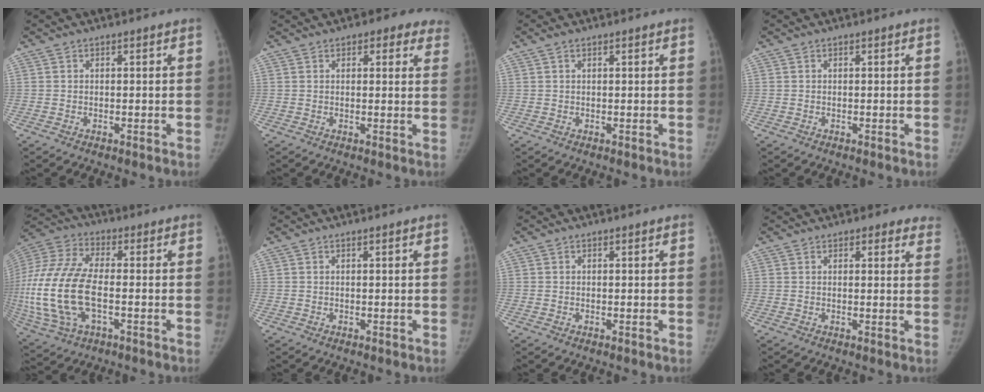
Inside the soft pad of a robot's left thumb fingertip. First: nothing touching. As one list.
[{"total": 8.0, "force": [5.8, 4.1, 3.8], "torque": [0.008, -0.012, 0.053]}, {"total": 1.0, "force": [0.7, 0.5, 0.5], "torque": [-0.006, 0.007, 0.011]}, {"total": 0.0}, {"total": 21.9, "force": [-3.4, 11.1, 18.6], "torque": [-0.445, 0.002, -0.055]}, {"total": 0.0}, {"total": 0.0}, {"total": 6.5, "force": [5.4, 3.0, 1.8], "torque": [0.030, -0.015, 0.047]}]